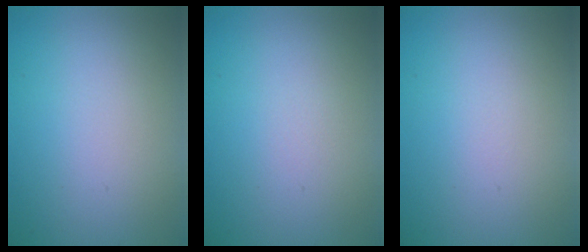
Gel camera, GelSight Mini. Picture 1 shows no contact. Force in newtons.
{"total": 0.0}
{"total": 0.0}